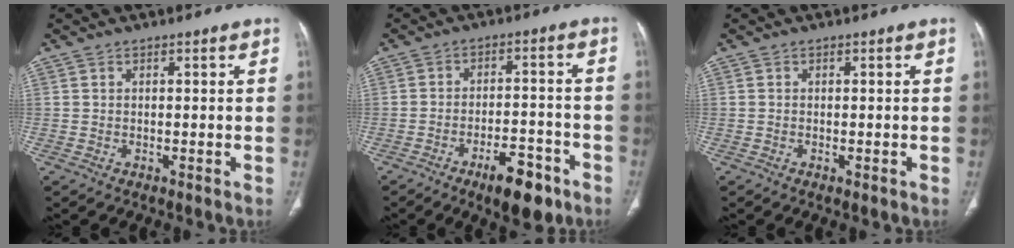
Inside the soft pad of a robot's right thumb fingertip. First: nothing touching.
{"total": 9.7, "force": [-6.0, 3.7, 6.7], "torque": [-0.089, 0.031, -0.087]}
{"total": 0.7, "force": [-0.3, 0.3, 0.6], "torque": [-0.011, -0.002, -0.002]}